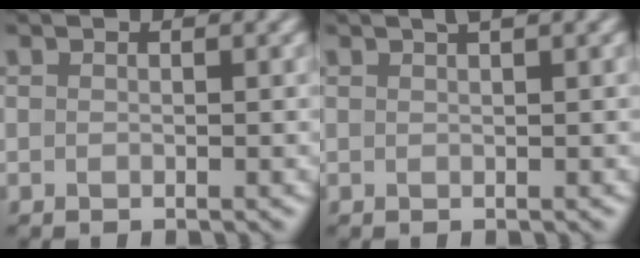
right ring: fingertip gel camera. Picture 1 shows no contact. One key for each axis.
{"total": 1.5, "fx": 0.9, "fy": 0.3, "fz": 1.1, "tx": -0.010, "ty": 0.003, "tz": 0.010}